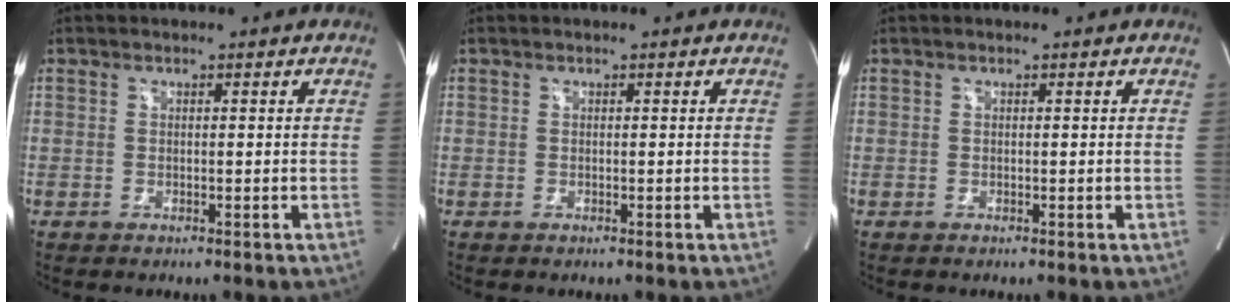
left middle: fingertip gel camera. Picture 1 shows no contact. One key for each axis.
{"total": 0.0}
{"total": 0.0}